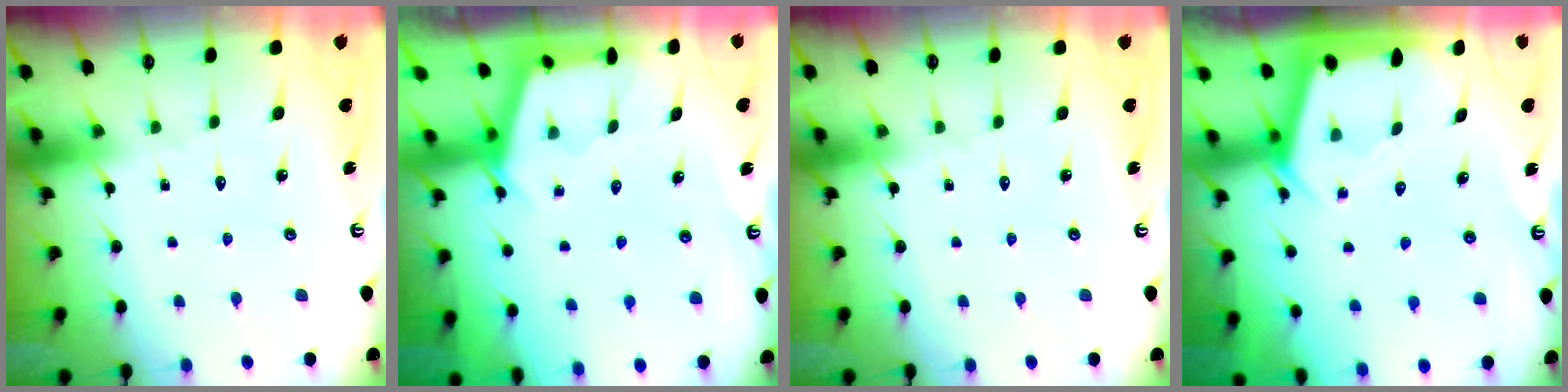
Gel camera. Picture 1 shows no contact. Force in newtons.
{"total": 2.9, "press": 2.9, "slide": 0.3}
{"total": 0.0}
{"total": 2.5, "press": 2.5, "slide": 0.3}